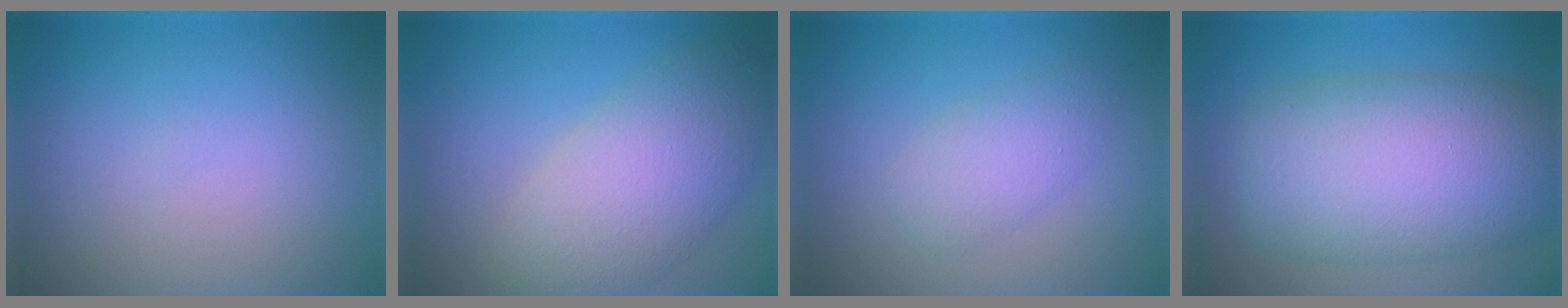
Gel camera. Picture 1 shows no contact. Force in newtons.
{"total": 7.3, "press": 7.3, "slide": 0.5}
{"total": 2.7, "press": 2.7, "slide": 0.1}
{"total": 11.4, "press": 11.3, "slide": 0.2}